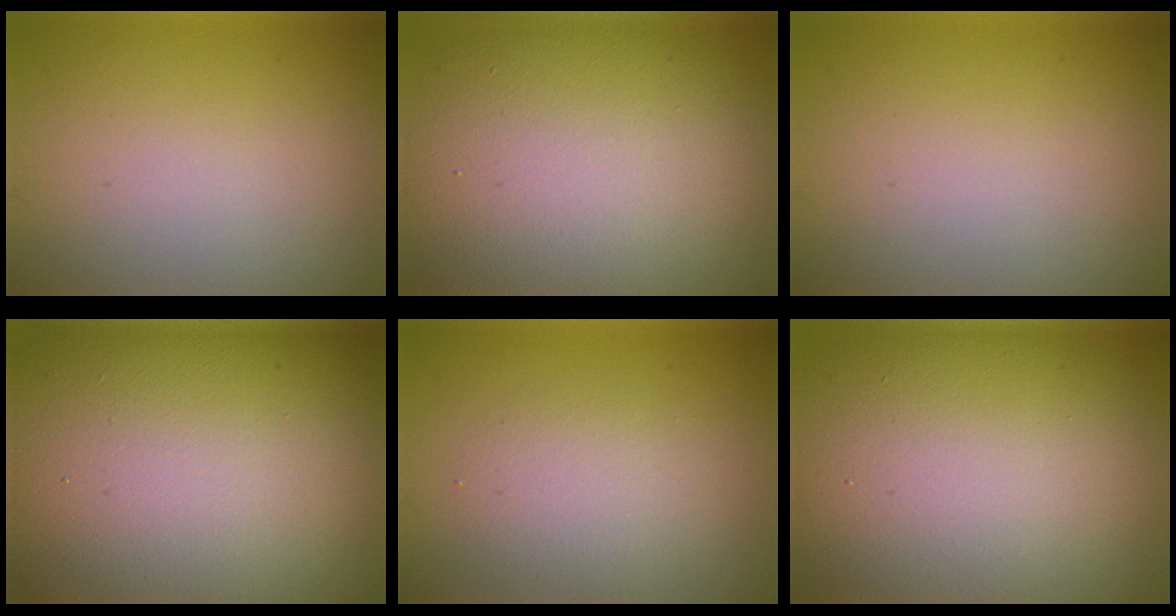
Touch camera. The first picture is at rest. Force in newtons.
{"total": 13.8, "press": 13.8, "slide": 1.1}
{"total": 0.0}
{"total": 23.6, "press": 23.5, "slide": 1.6}
{"total": 2.7, "press": 2.7, "slide": 0.2}
{"total": 16.6, "press": 16.6, "slide": 0.5}